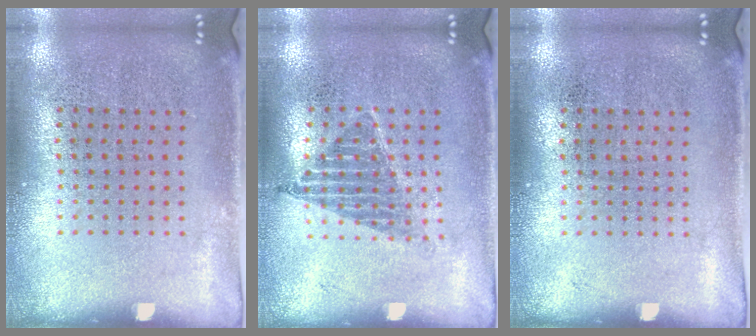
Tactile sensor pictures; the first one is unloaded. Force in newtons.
{"total": 1.1, "press": 0.9, "slide": 0.6}
{"total": 0.0}